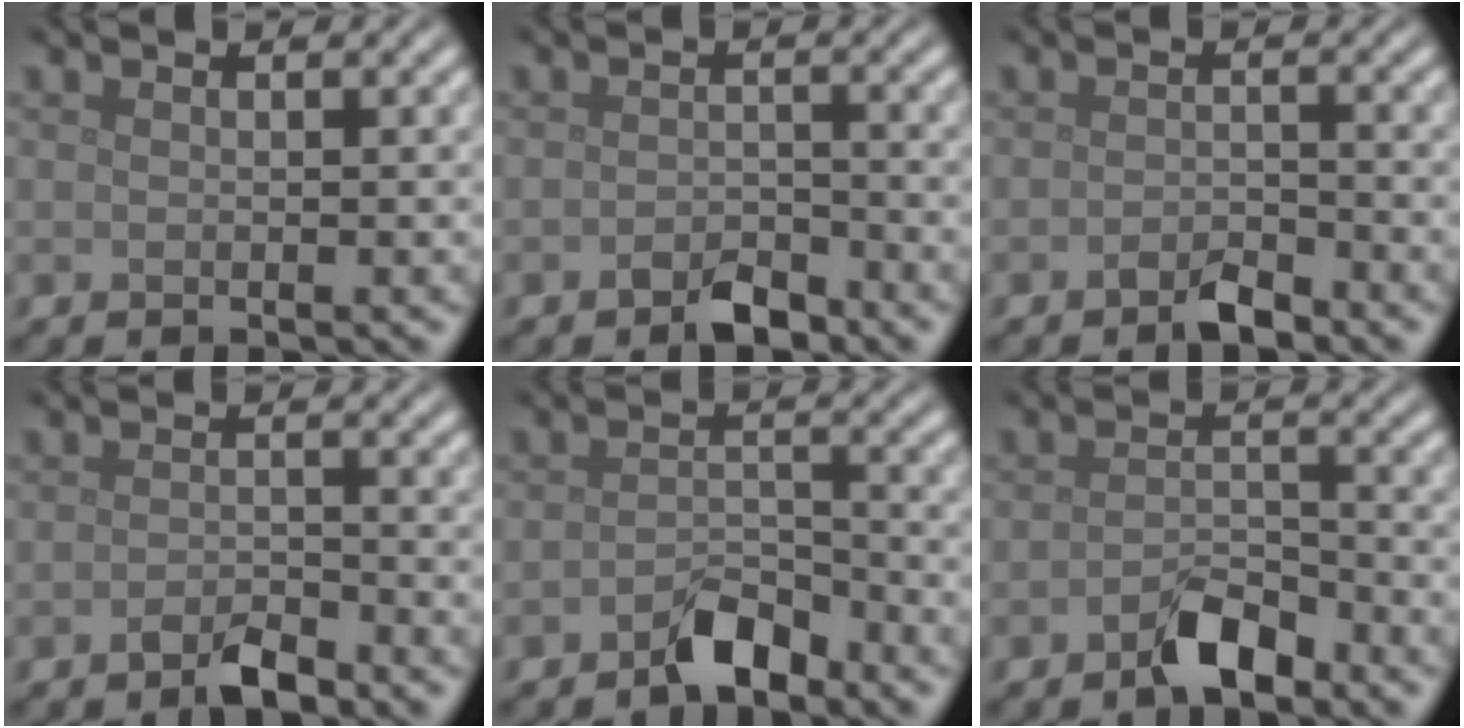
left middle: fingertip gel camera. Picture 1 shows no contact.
{"total": 2.7, "force": [-1.9, 1.3, 1.4], "torque": [-0.022, 0.003, -0.036]}
{"total": 2.1, "force": [-1.6, 0.8, 1.1], "torque": [-0.019, 0.002, -0.031]}
{"total": 2.4, "force": [-1.8, 0.9, 1.4], "torque": [-0.023, 0.002, -0.034]}
{"total": 3.0, "force": [-2.3, 1.2, 1.4], "torque": [-0.021, 0.010, -0.044]}
{"total": 3.1, "force": [-2.2, 1.3, 1.8], "torque": [-0.028, 0.007, -0.043]}